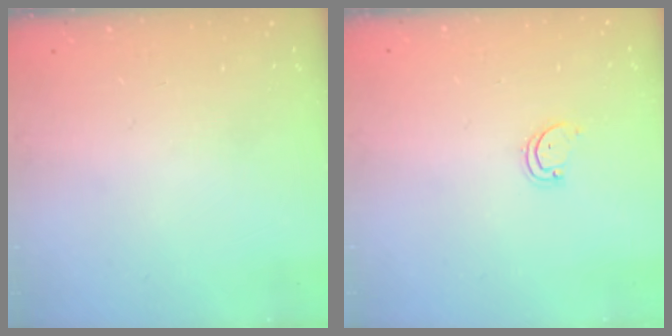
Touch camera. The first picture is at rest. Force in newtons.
{"total": 2.3, "press": 2.3, "slide": 0.1}